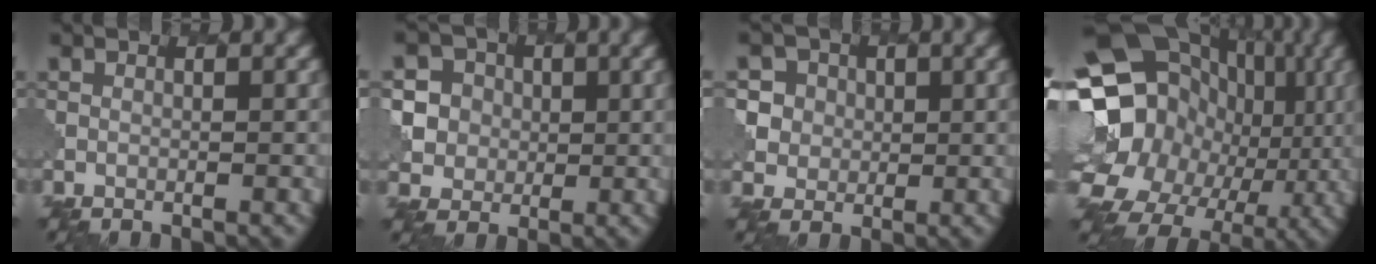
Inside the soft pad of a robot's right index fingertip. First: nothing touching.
{"total": 5.4, "force": [1.4, 5.1, 1.2], "torque": [-0.021, 0.023, 0.023]}
{"total": 5.2, "force": [2.3, 4.5, 1.2], "torque": [-0.014, 0.018, 0.030]}
{"total": 19.7, "force": [0.8, 16.8, 10.2], "torque": [-0.200, 0.002, 0.010]}